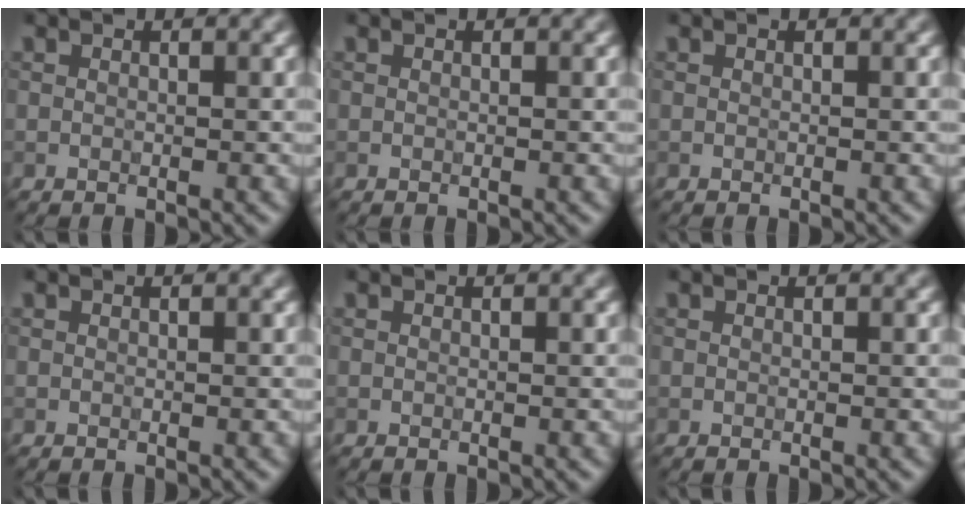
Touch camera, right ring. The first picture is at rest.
{"total": 0.0}
{"total": 0.0}
{"total": 0.0}
{"total": 0.0}
{"total": 0.0}